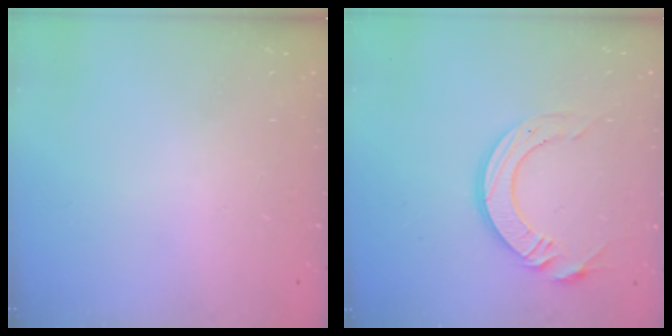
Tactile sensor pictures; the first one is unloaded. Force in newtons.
{"total": 12.8, "press": 12.7, "slide": 1.2}